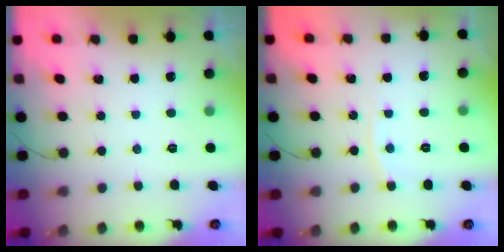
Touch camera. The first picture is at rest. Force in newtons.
{"total": 3.0, "press": 3.0, "slide": 0.3}